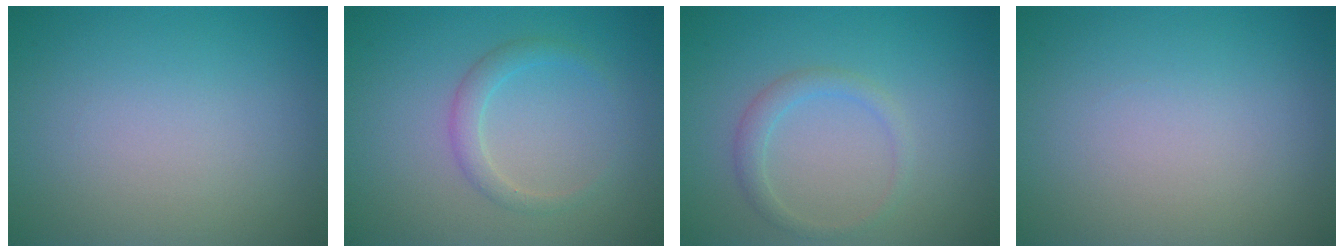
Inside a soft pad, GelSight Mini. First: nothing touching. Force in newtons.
{"total": 1.7, "press": 1.7, "slide": 0.1}
{"total": 1.7, "press": 1.7, "slide": 0.1}
{"total": 0.0}